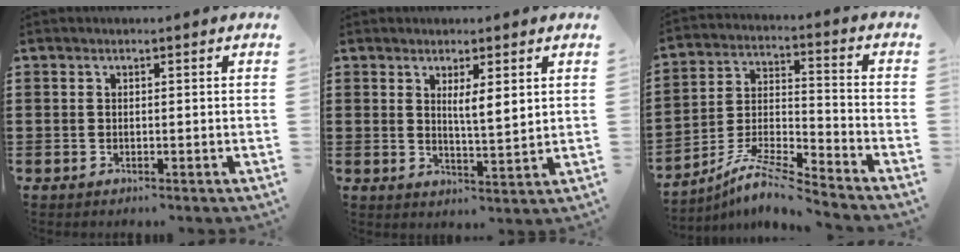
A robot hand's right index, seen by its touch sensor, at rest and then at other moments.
{"total": 3.5, "force": [1.8, 0.4, 3.0], "torque": [-0.056, -0.002, 0.028]}
{"total": 8.1, "force": [-7.5, 0.2, 3.2], "torque": [-0.068, 0.001, -0.151]}